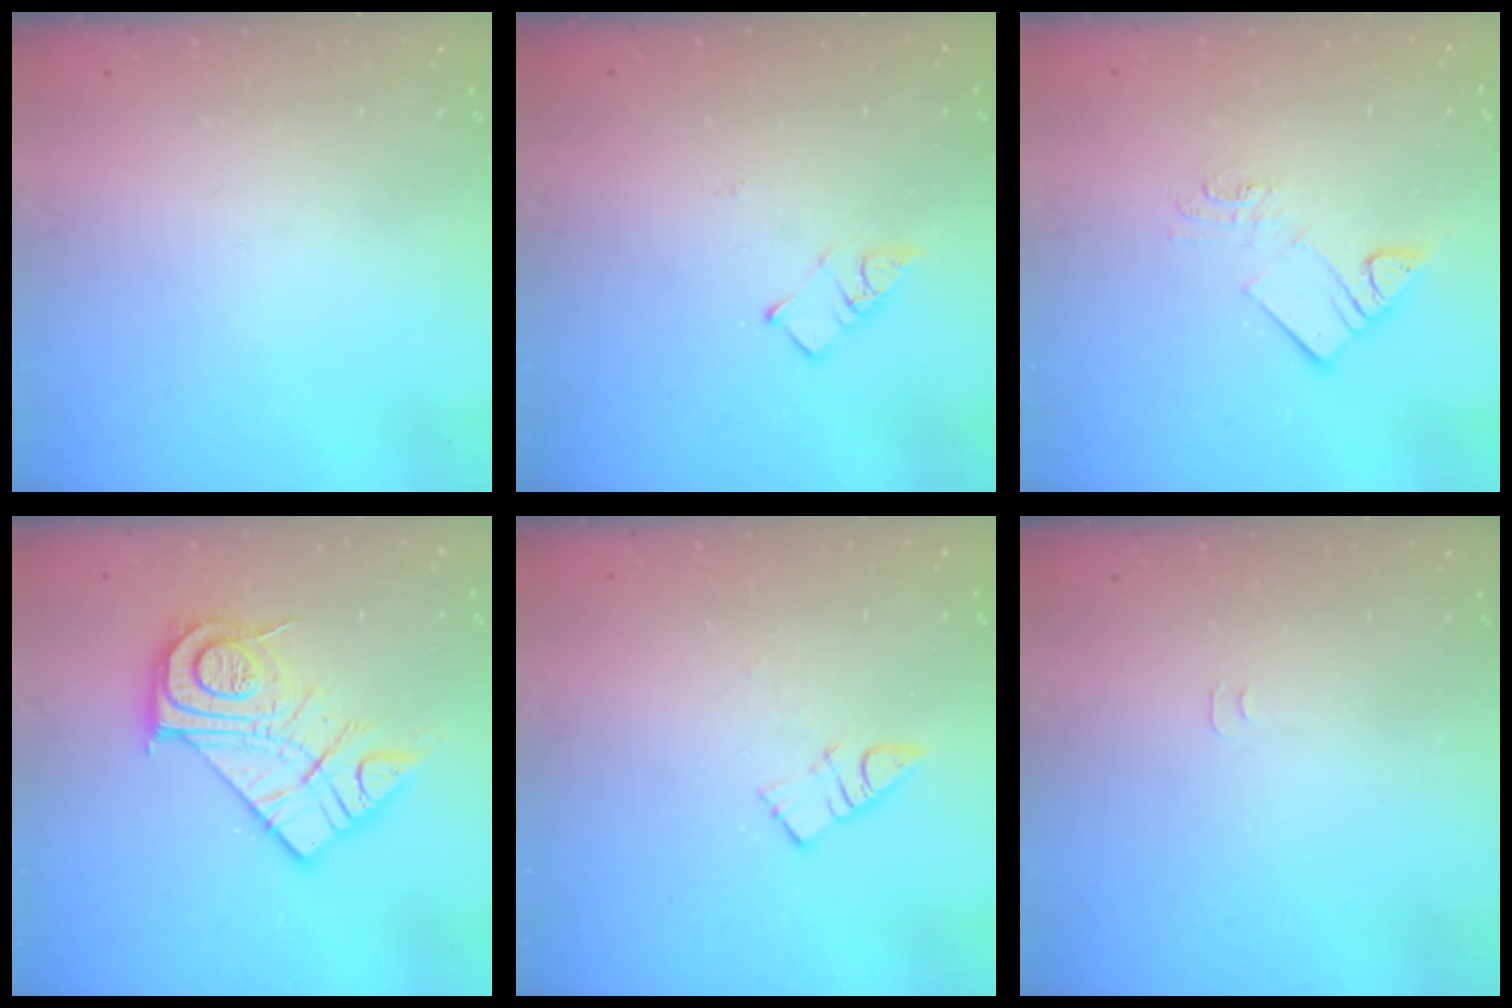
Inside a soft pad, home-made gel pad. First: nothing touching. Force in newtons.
{"total": 3.7, "press": 3.7, "slide": 0.4}
{"total": 9.1, "press": 9.1, "slide": 0.5}
{"total": 18.1, "press": 18.0, "slide": 1.5}
{"total": 5.9, "press": 5.9, "slide": 0.1}
{"total": 3.1, "press": 3.0, "slide": 0.5}